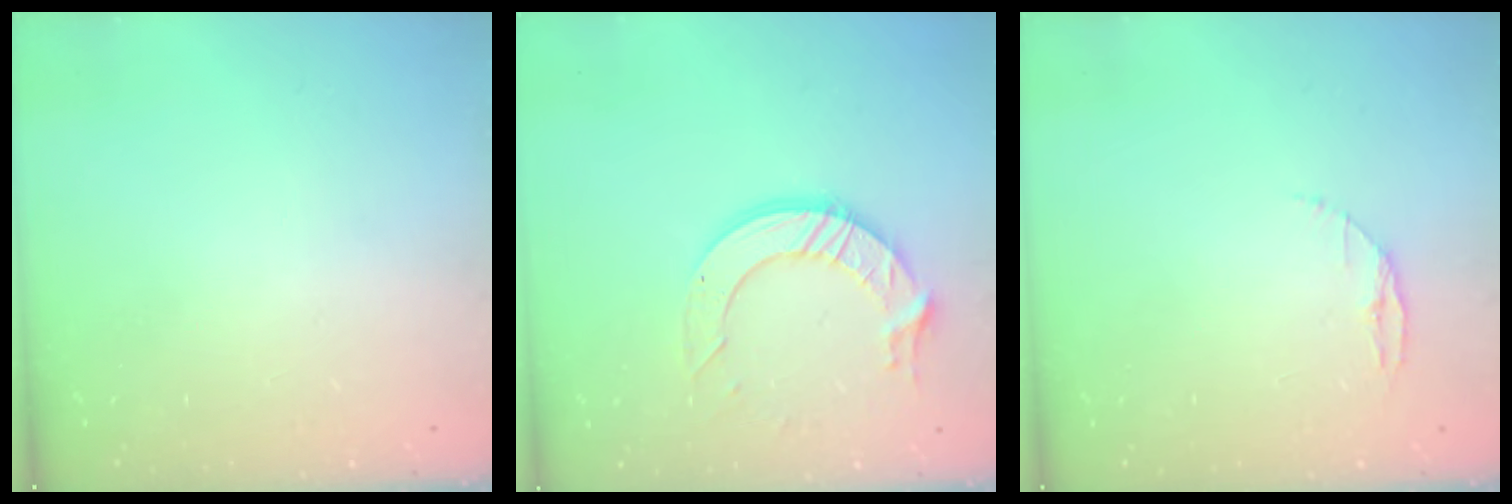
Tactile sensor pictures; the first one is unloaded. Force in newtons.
{"total": 11.8, "press": 11.8, "slide": 1.1}
{"total": 3.4, "press": 3.4, "slide": 0.4}